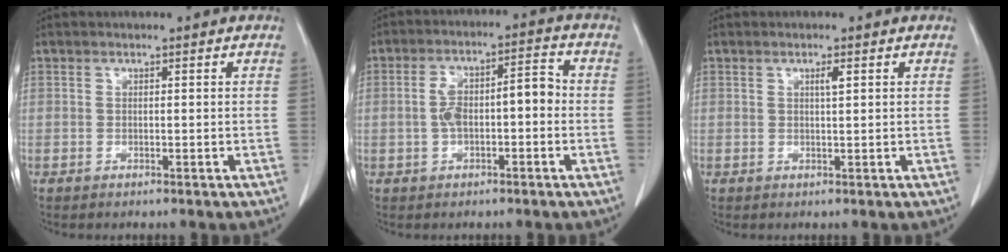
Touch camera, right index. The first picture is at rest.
{"total": 7.7, "force": [-0.8, 3.0, 7.1], "torque": [-0.137, 0.037, -0.013]}
{"total": 1.3, "force": [0.5, 0.1, 1.1], "torque": [-0.022, 0.000, 0.010]}